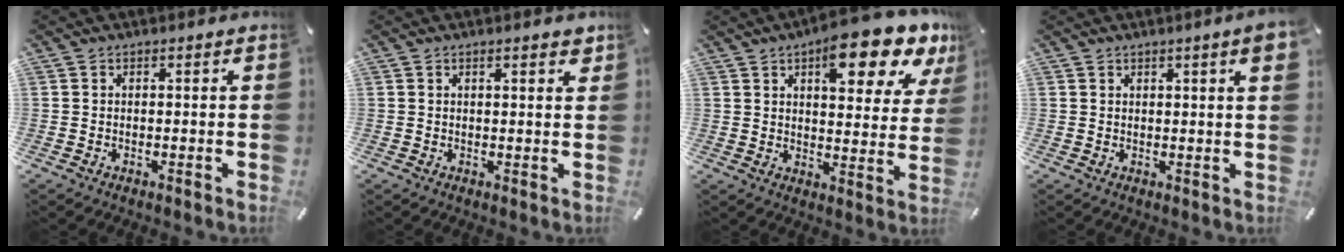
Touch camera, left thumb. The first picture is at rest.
{"total": 2.3, "force": [1.3, 0.4, 1.8], "torque": [-0.029, -0.001, 0.021]}
{"total": 15.1, "force": [10.0, 5.5, 9.9], "torque": [-0.129, -0.061, 0.161]}
{"total": 3.8, "force": [1.8, 0.4, 3.3], "torque": [-0.056, -0.003, 0.030]}